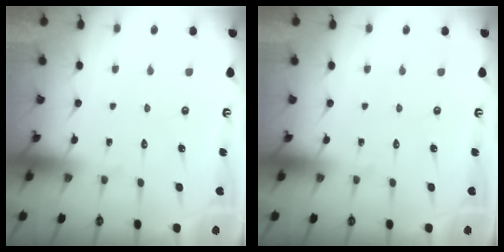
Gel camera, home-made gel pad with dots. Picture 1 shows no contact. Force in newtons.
{"total": 0.0}